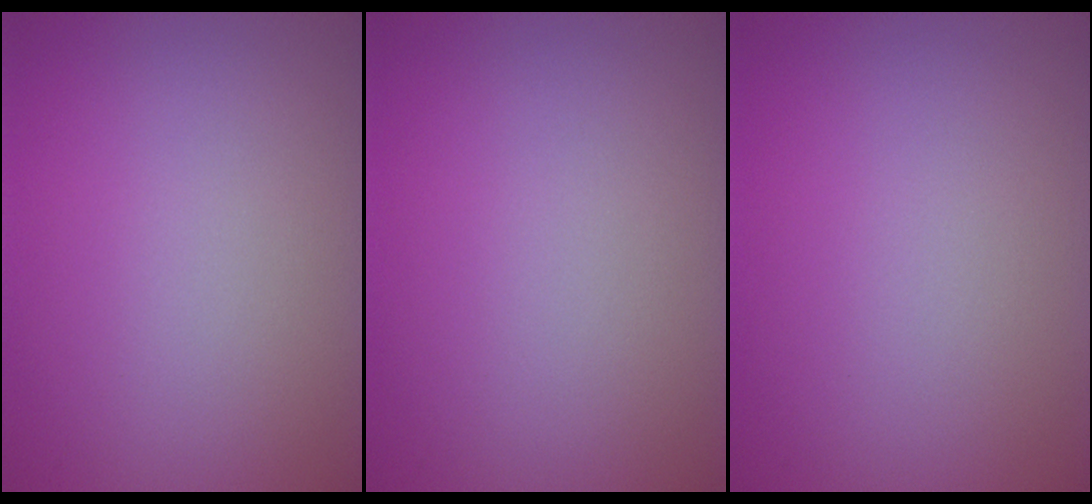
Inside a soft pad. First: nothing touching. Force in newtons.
{"total": 0.0}
{"total": 0.0}